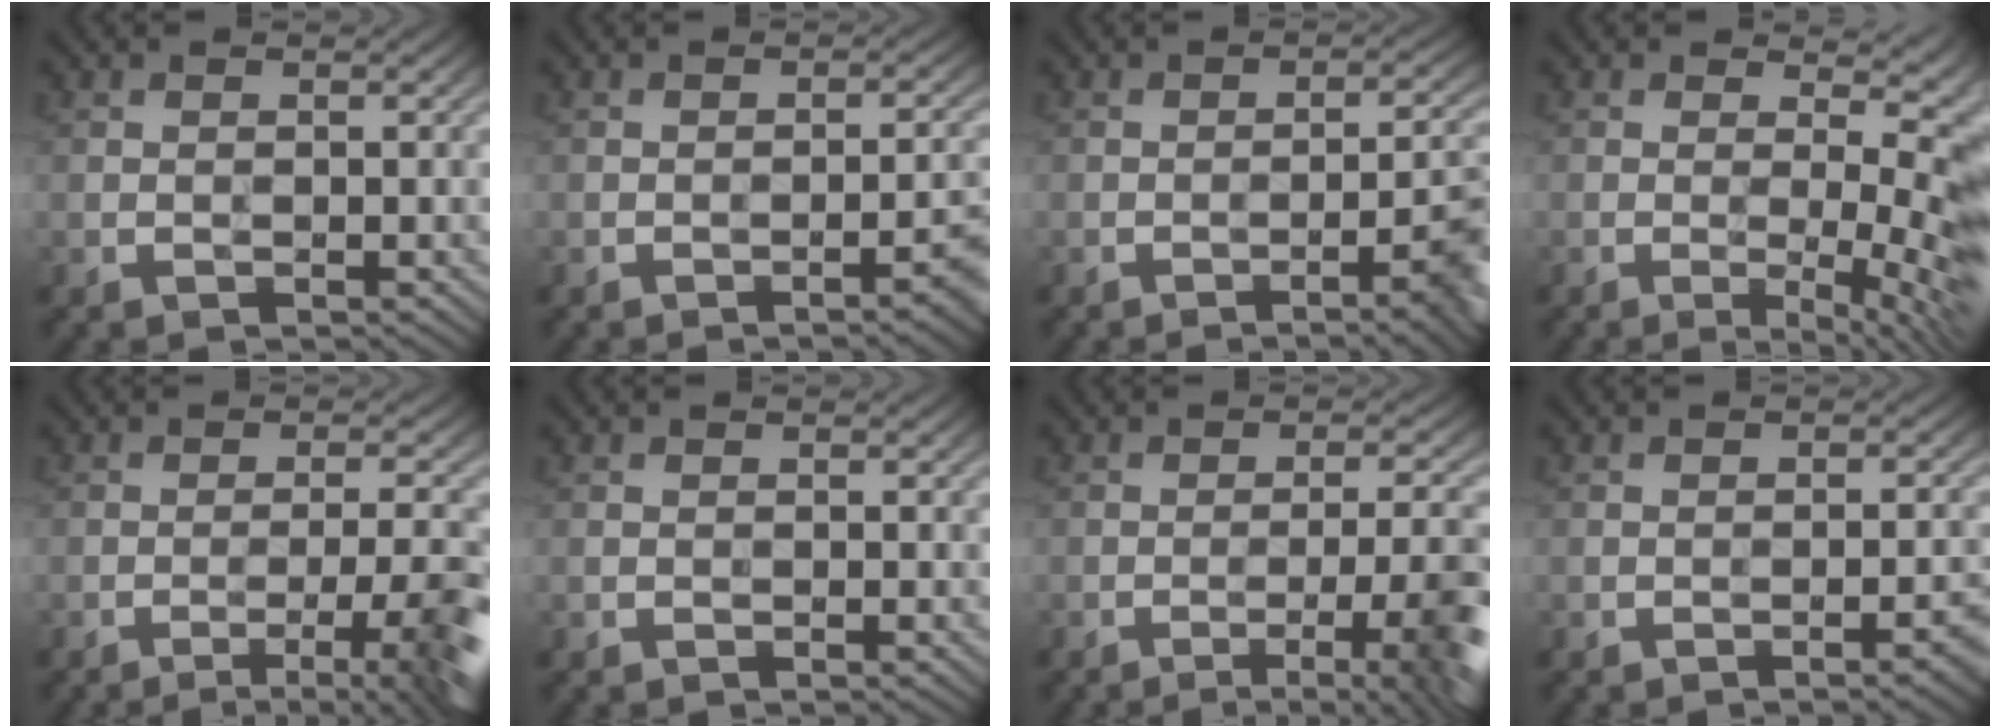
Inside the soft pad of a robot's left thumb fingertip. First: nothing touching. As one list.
[{"total": 3.4, "force": [-1.8, 0.6, 2.8], "torque": [-0.031, 0.013, -0.028]}, {"total": 6.8, "force": [-3.1, 1.5, 5.9], "torque": [-0.070, 0.006, -0.043]}, {"total": 10.4, "force": [0.2, 3.1, 9.9], "torque": [-0.121, 0.007, 0.010]}, {"total": 7.9, "force": [-3.2, 1.7, 7.0], "torque": [-0.096, -0.002, -0.040]}, {"total": 0.0}, {"total": 10.3, "force": [-3.9, 2.9, 9.1], "torque": [-0.105, 0.000, -0.050]}, {"total": 2.1, "force": [-1.1, 0.2, 1.8], "torque": [-0.023, 0.008, -0.019]}]